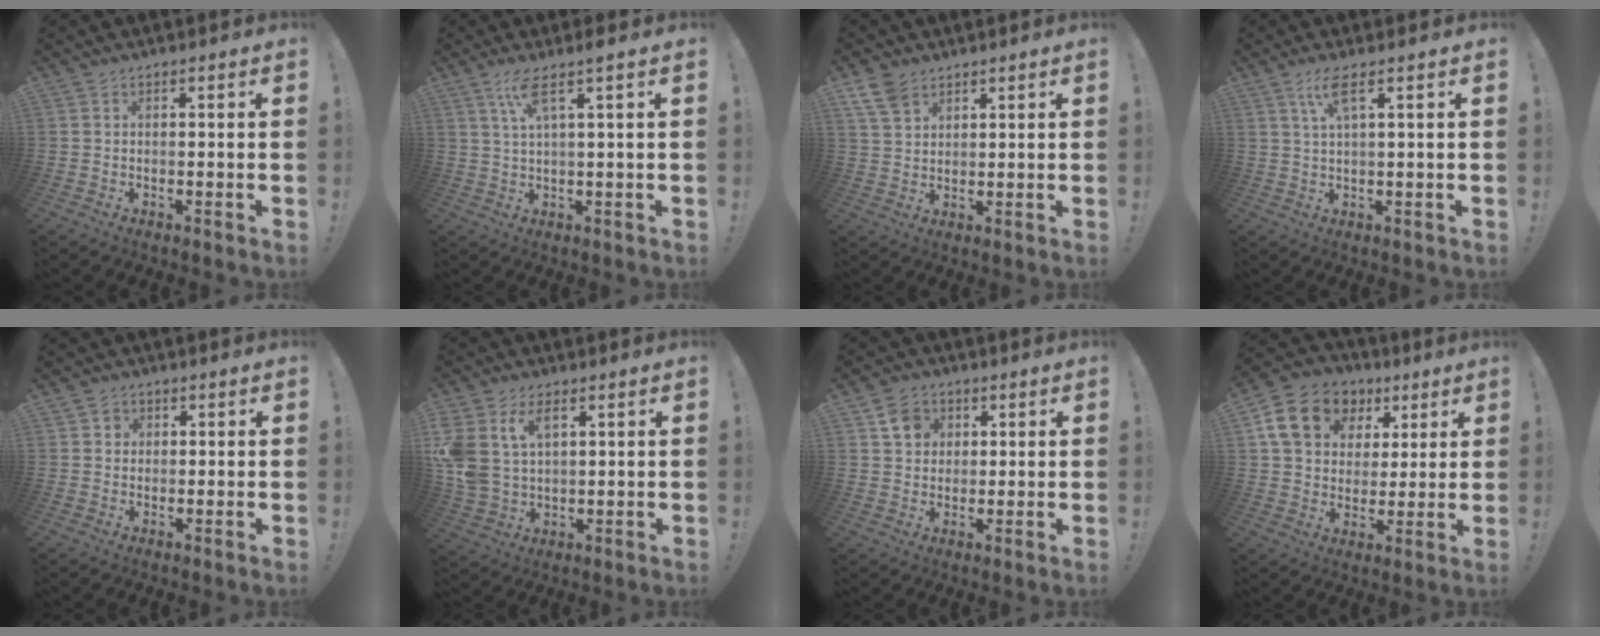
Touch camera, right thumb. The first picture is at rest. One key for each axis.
{"total": 6.4, "fx": 2.9, "fy": 0.3, "fz": 5.7, "tx": -0.109, "ty": -0.003, "tz": 0.047}
{"total": 7.0, "fx": 4.7, "fy": 4.0, "fz": 3.3, "tx": -0.061, "ty": -0.017, "tz": 0.093}
{"total": 5.4, "fx": 2.6, "fy": 0.6, "fz": 4.7, "tx": -0.090, "ty": -0.002, "tz": 0.042}
{"total": 2.1, "fx": 0.1, "fy": 2.0, "fz": 0.1, "tx": -0.002, "ty": 0.002, "tz": 0.001}
{"total": 10.6, "fx": 4.2, "fy": 6.8, "fz": 6.9, "tx": -0.148, "ty": -0.015, "tz": 0.080}
{"total": 6.8, "fx": 2.7, "fy": 6.0, "fz": 1.7, "tx": -0.017, "ty": -0.009, "tz": 0.053}
{"total": 16.1, "fx": 6.6, "fy": 12.5, "fz": 7.6, "tx": -0.114, "ty": -0.019, "tz": 0.134}